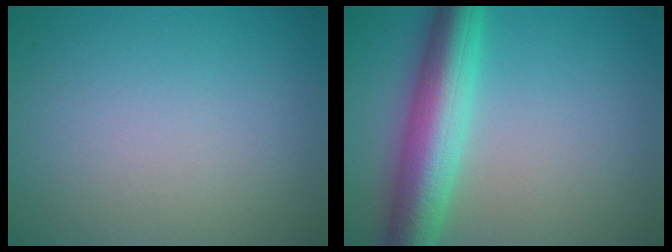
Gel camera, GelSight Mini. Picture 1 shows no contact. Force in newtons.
{"total": 7.5, "press": 7.5, "slide": 0.1}